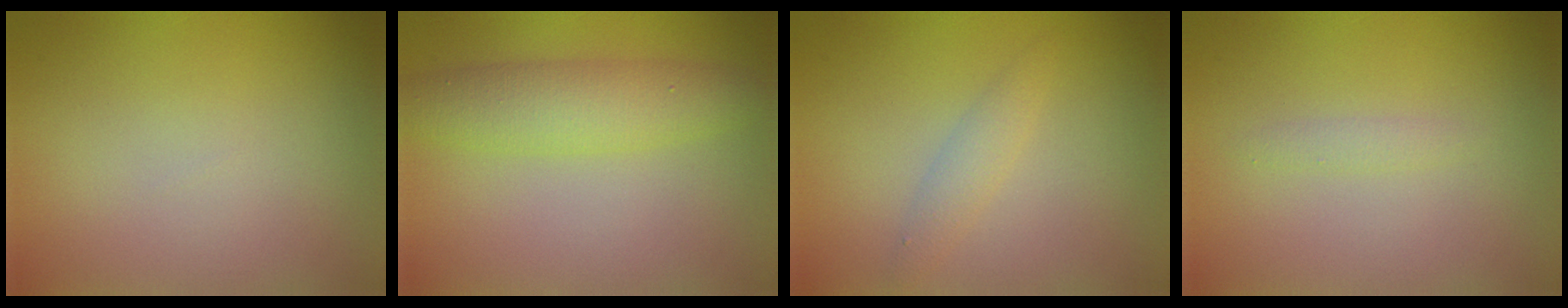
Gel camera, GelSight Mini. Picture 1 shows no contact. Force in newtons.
{"total": 4.2, "press": 4.2, "slide": 0.2}
{"total": 1.6, "press": 1.6, "slide": 0.1}
{"total": 0.8, "press": 0.8, "slide": 0.0}